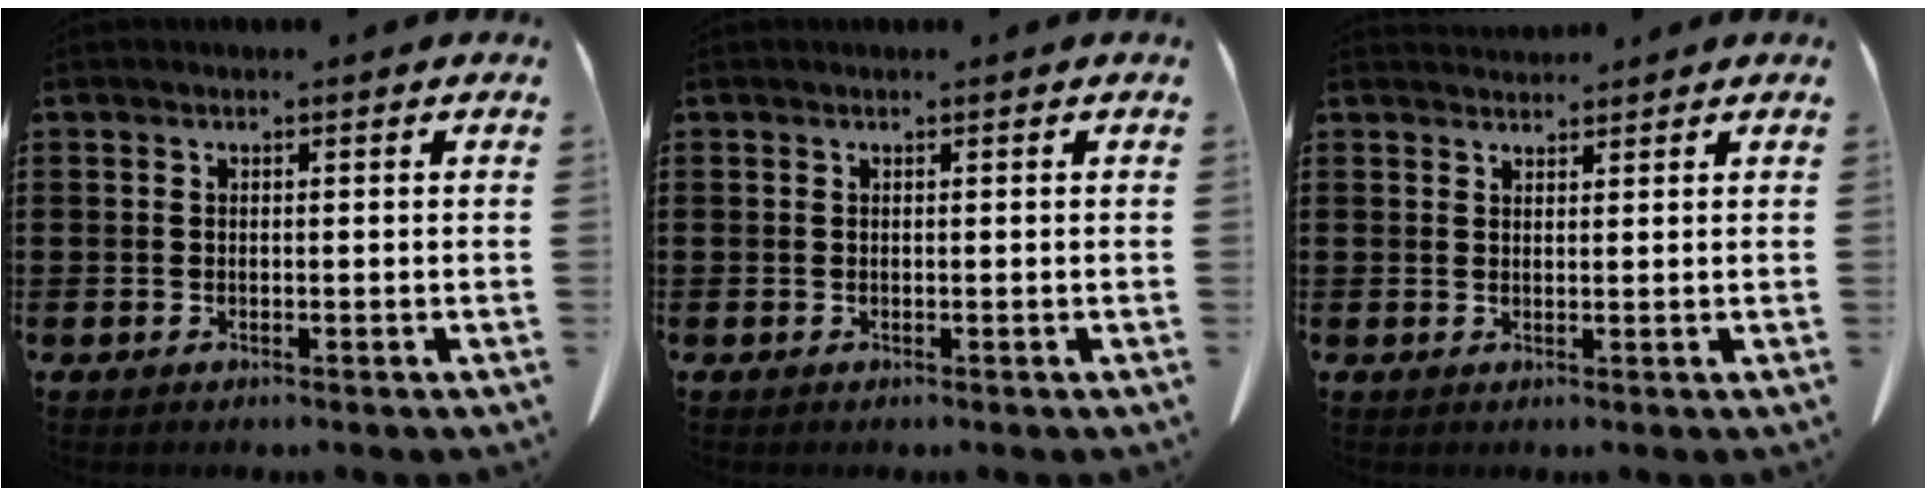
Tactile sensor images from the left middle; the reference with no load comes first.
{"total": 0.0}
{"total": 1.7, "force": [1.7, 0.3, 0.0], "torque": [-0.004, 0.000, 0.033]}